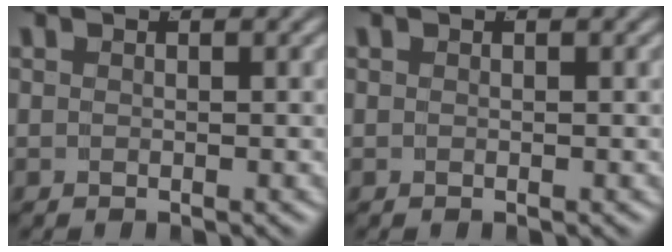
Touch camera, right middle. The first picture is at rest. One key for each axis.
{"total": 0.0}